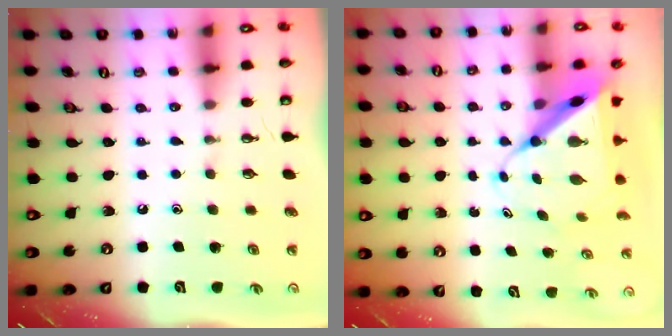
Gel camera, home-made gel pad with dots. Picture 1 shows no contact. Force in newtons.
{"total": 10.1, "press": 10.1, "slide": 0.6}